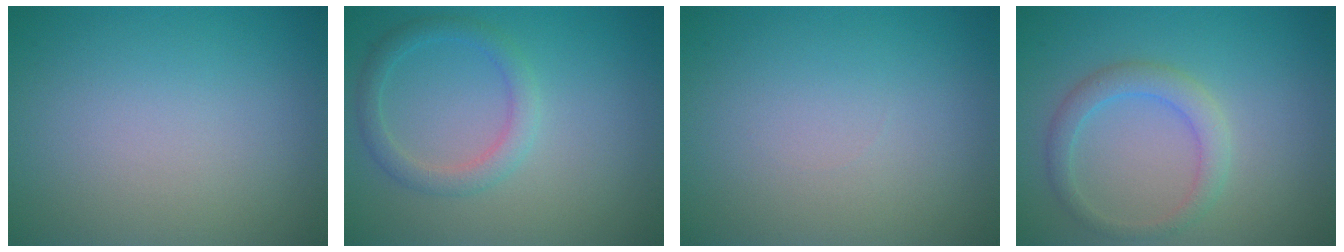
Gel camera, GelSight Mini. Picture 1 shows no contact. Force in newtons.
{"total": 2.3, "press": 2.3, "slide": 0.1}
{"total": 0.0}
{"total": 2.5, "press": 2.5, "slide": 0.1}